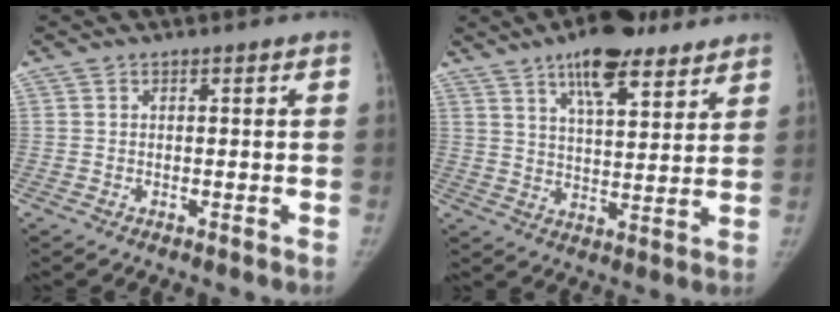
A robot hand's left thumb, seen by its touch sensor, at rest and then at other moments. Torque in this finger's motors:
{"motor_torque": [1.12, -0.39, 1.54, -1.19, 0.34]}